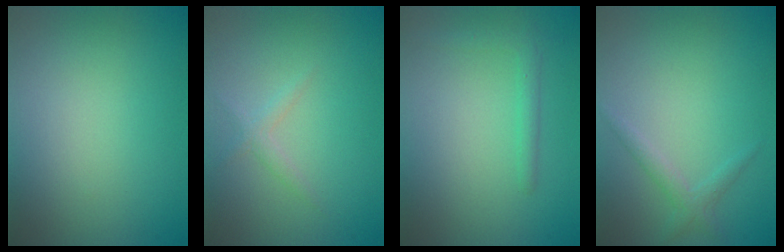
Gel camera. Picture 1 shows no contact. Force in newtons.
{"total": 1.1, "press": 1.1, "slide": 0.0}
{"total": 1.4, "press": 1.4, "slide": 0.1}
{"total": 1.4, "press": 1.4, "slide": 0.1}